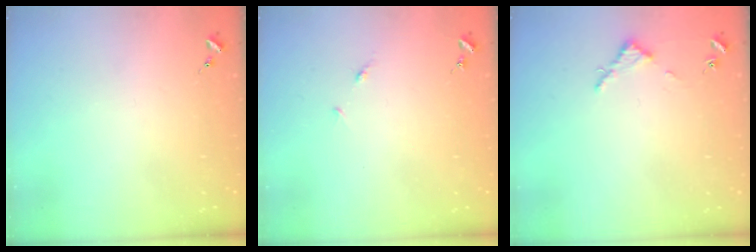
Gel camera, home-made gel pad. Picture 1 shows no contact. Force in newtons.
{"total": 3.4, "press": 3.4, "slide": 0.4}
{"total": 2.8, "press": 2.8, "slide": 0.3}